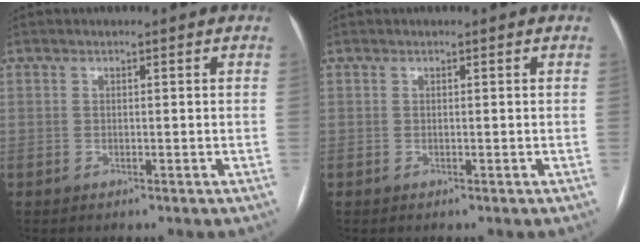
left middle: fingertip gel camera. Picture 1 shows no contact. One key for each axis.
{"total": 0.0}